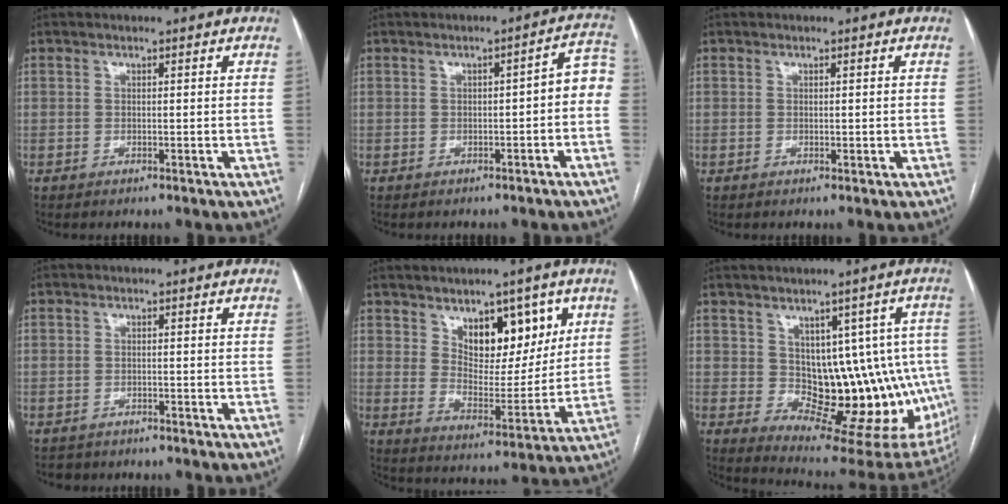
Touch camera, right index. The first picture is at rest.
{"total": 5.1, "force": [-1.2, 1.6, 4.6], "torque": [-0.047, 0.029, -0.016]}
{"total": 0.6, "force": [0.1, 0.5, 0.4], "torque": [-0.002, 0.000, 0.002]}
{"total": 2.2, "force": [-1.8, 1.1, -0.4], "torque": [0.001, 0.002, -0.031]}
{"total": 10.5, "force": [5.3, 5.1, 7.5], "torque": [-0.104, 0.000, 0.094]}
{"total": 14.7, "force": [0.6, 8.8, 11.9], "torque": [-0.119, 0.017, 0.030]}